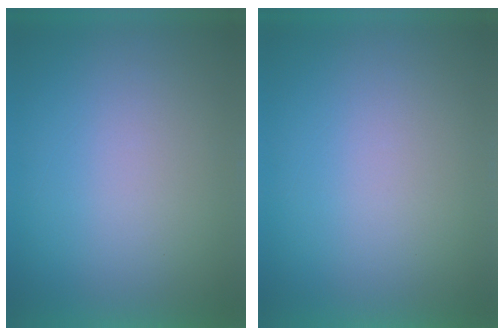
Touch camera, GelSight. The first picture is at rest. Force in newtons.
{"total": 1.0}